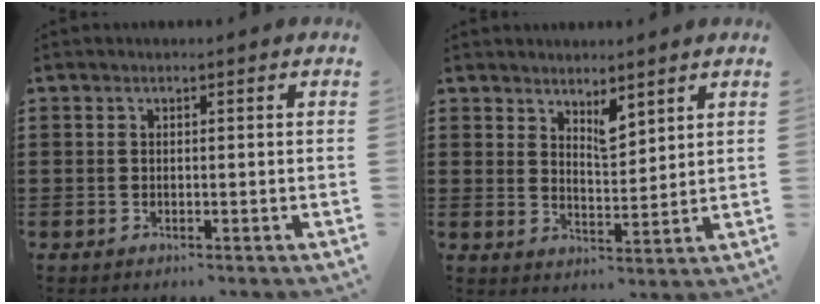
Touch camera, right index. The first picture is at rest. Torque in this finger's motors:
{"motor_torque": [0.00, 0.00, 0.09, 0.06]}